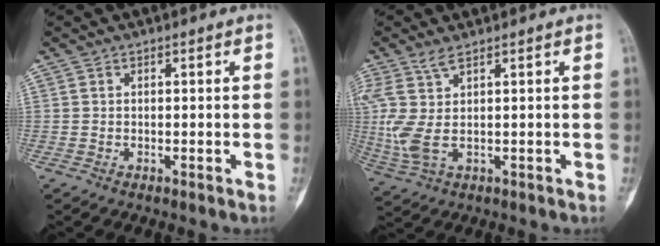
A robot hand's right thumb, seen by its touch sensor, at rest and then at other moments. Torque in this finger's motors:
{"motor_torque": [1.28, 1.28, 0.65, 0.59, 0.17]}